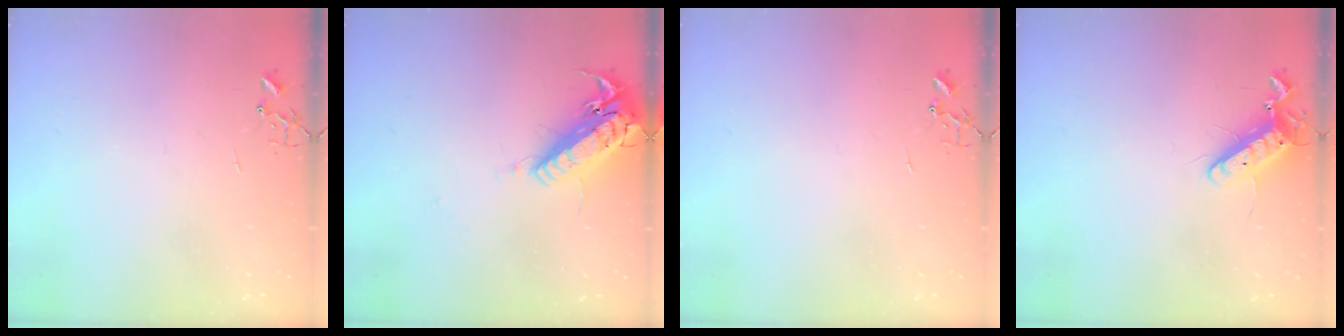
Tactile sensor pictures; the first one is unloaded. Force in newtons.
{"total": 17.6, "press": 17.3, "slide": 3.4}
{"total": 0.0}
{"total": 11.2, "press": 11.1, "slide": 1.4}